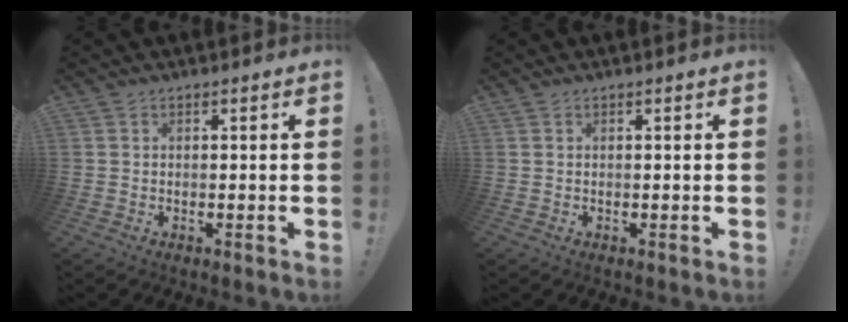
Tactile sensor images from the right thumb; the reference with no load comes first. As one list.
[{"total": 0.0}]